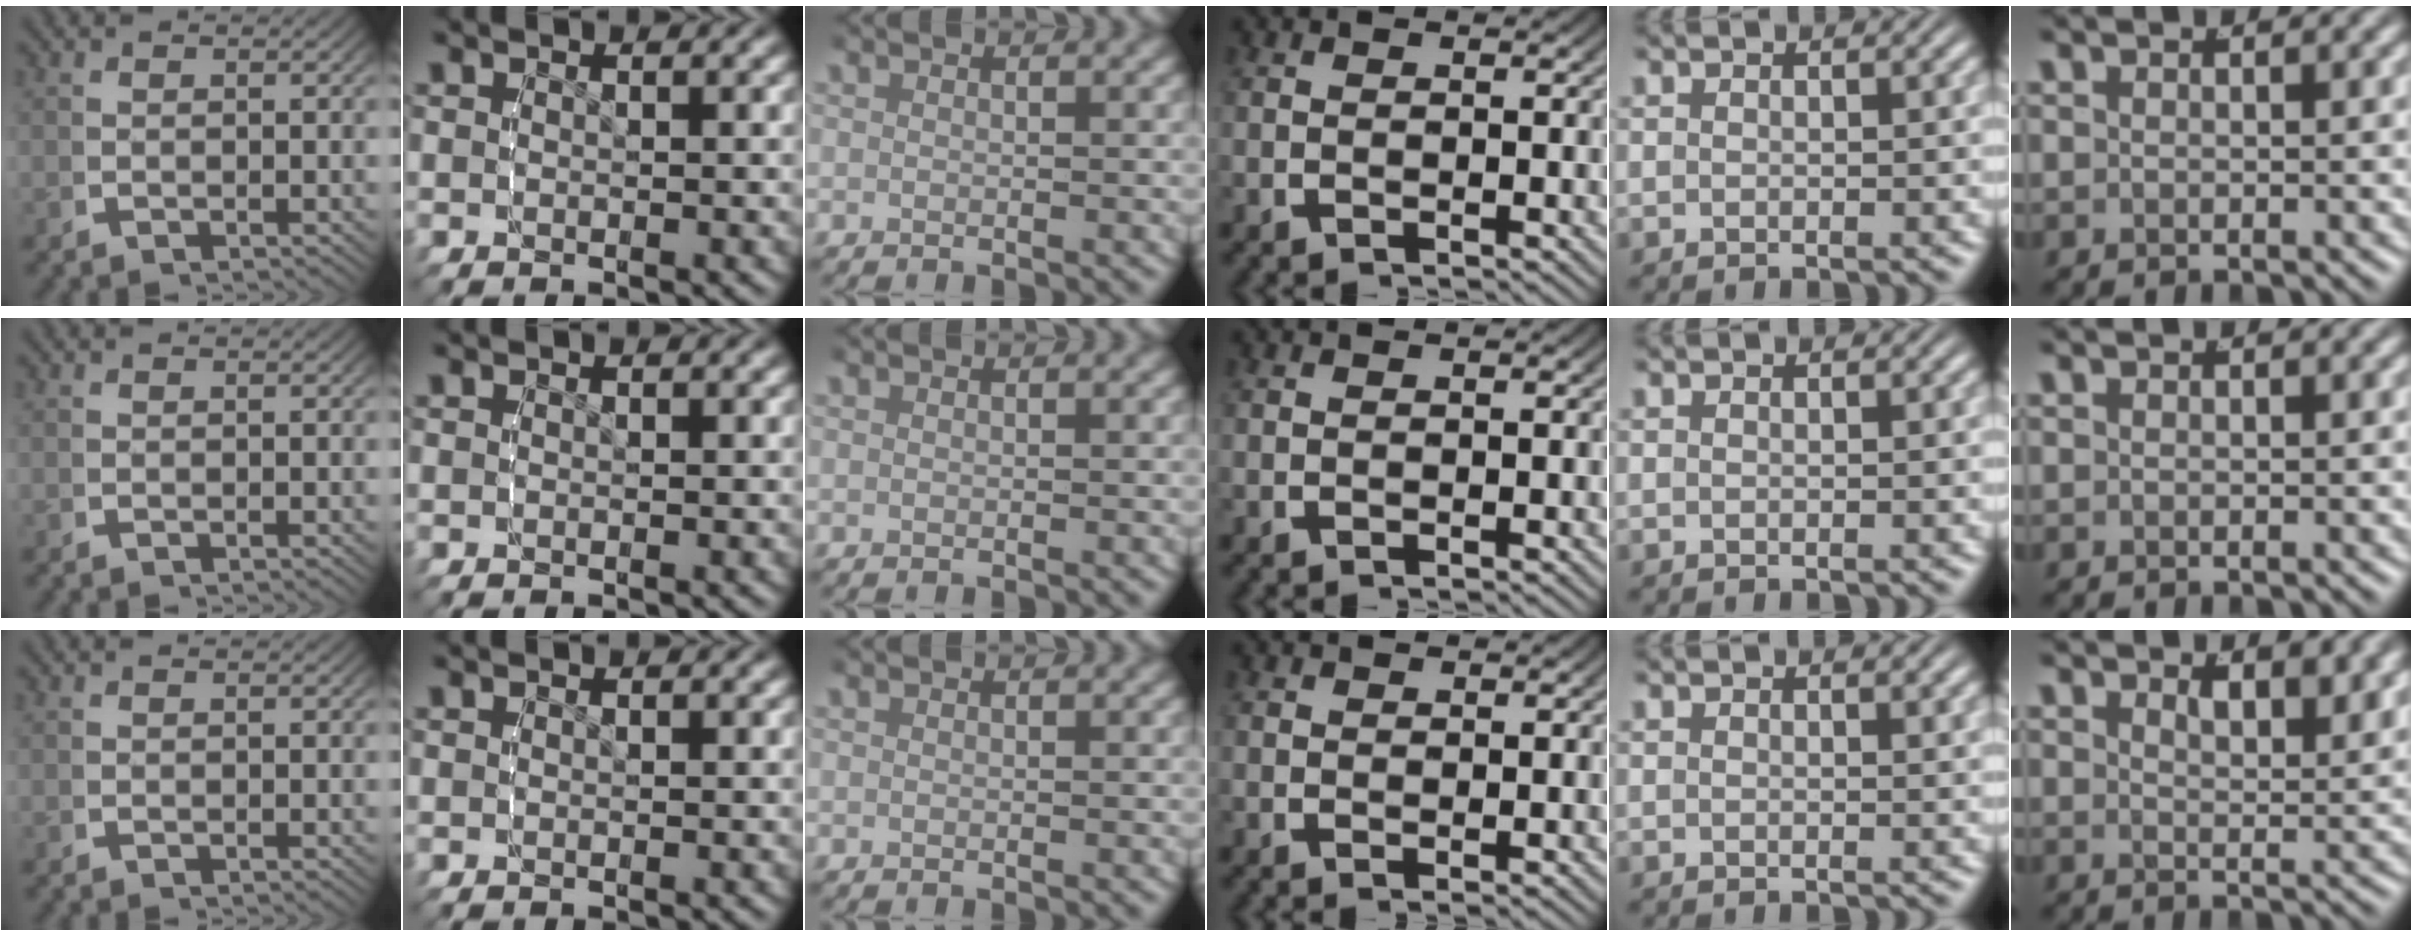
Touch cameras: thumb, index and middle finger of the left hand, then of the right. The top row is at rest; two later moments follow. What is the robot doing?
{"motion": "lift_and_place", "object": "sponge"}